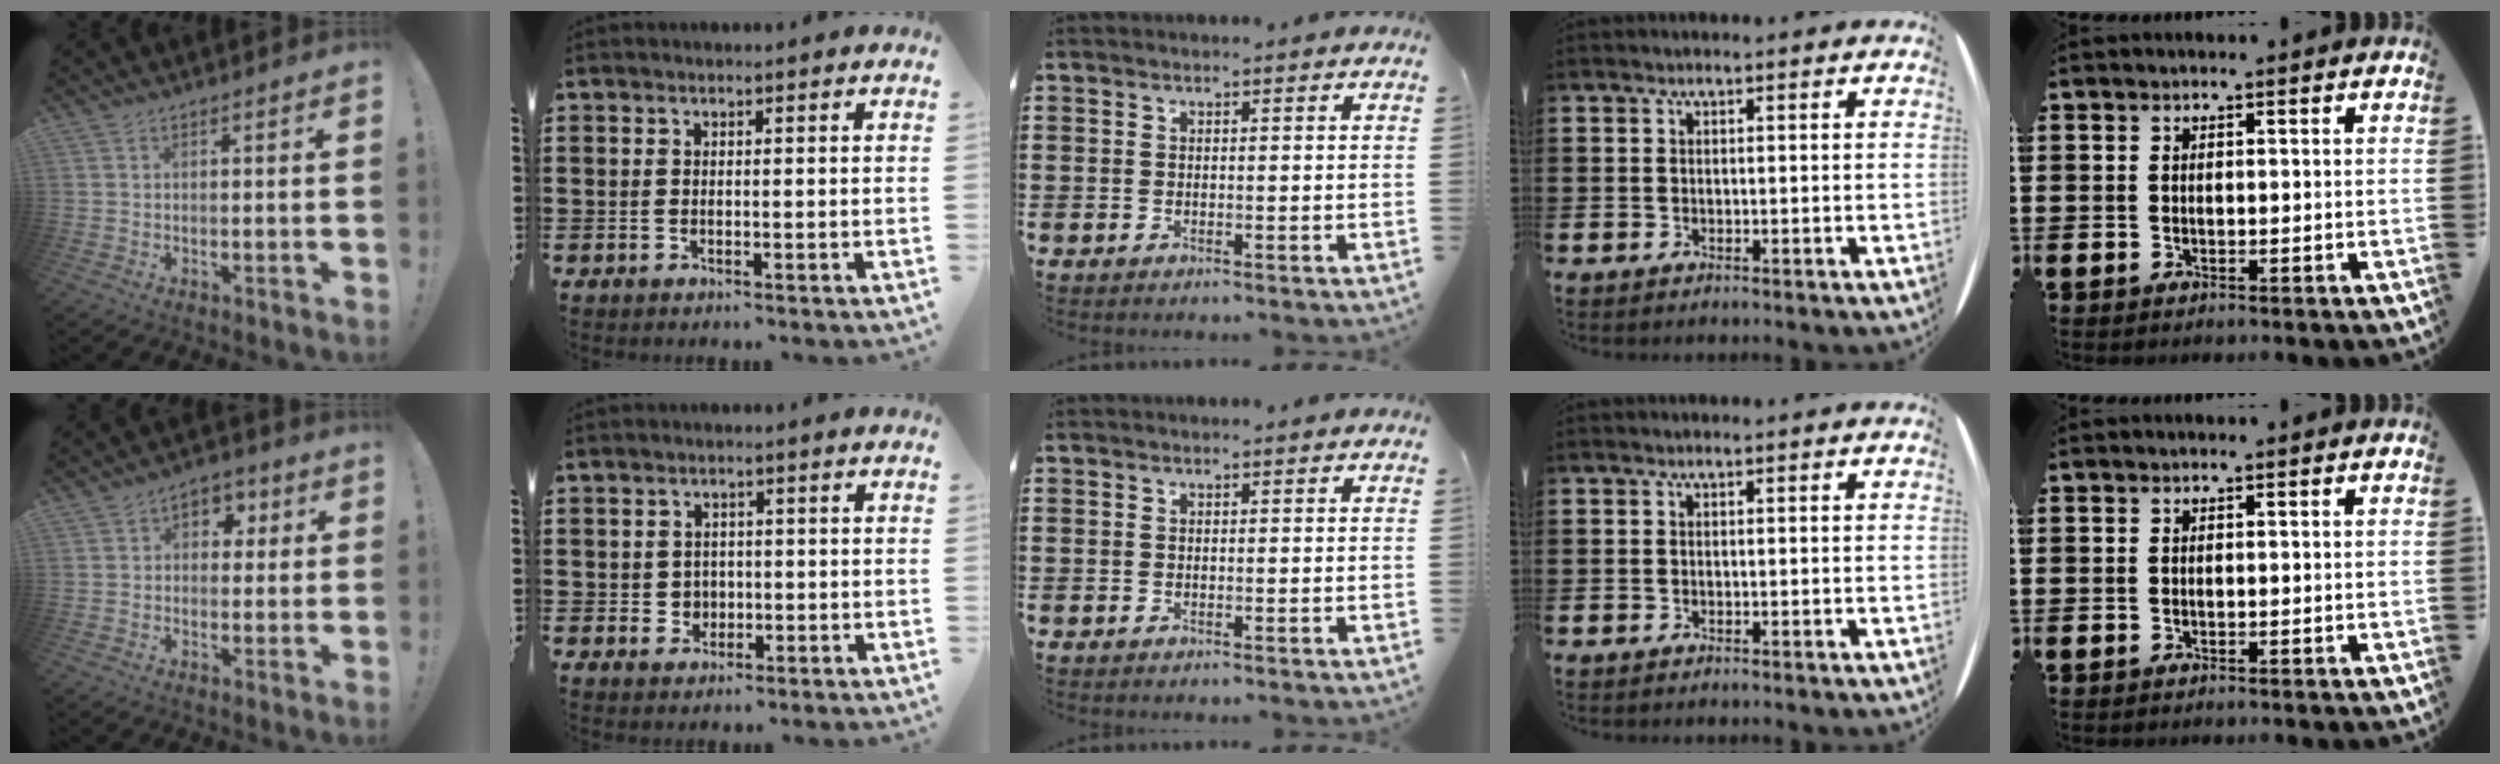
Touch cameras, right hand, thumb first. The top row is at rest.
{"thumb": {"total": 5.5, "force": [1.1, 4.8, 2.4], "torque": [-0.017, -0.002, 0.018]}, "index": {"total": 2.4, "force": [-0.3, 2.3, 0.6], "torque": [-0.021, 0.006, -0.010]}}